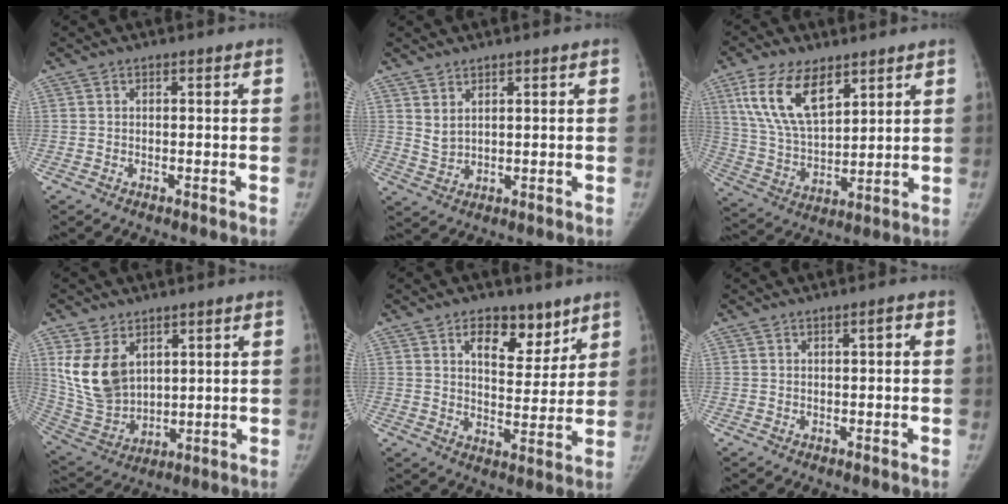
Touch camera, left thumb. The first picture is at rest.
{"total": 3.1, "force": [2.0, 1.5, 1.8], "torque": [-0.029, -0.018, 0.047]}
{"total": 14.9, "force": [7.8, 7.3, 10.3], "torque": [-0.178, -0.028, 0.159]}
{"total": 12.8, "force": [4.8, 8.7, 8.1], "torque": [-0.135, -0.024, 0.119]}
{"total": 10.0, "force": [6.1, 5.6, 5.7], "torque": [-0.050, -0.037, 0.097]}
{"total": 1.3, "force": [0.3, 0.3, 1.2], "torque": [-0.018, 0.003, 0.003]}